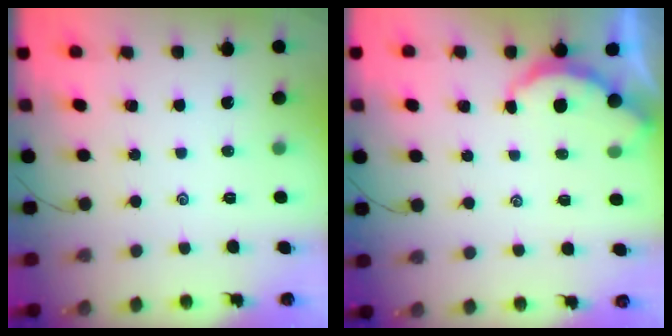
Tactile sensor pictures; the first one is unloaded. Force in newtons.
{"total": 2.9, "press": 2.9, "slide": 0.3}